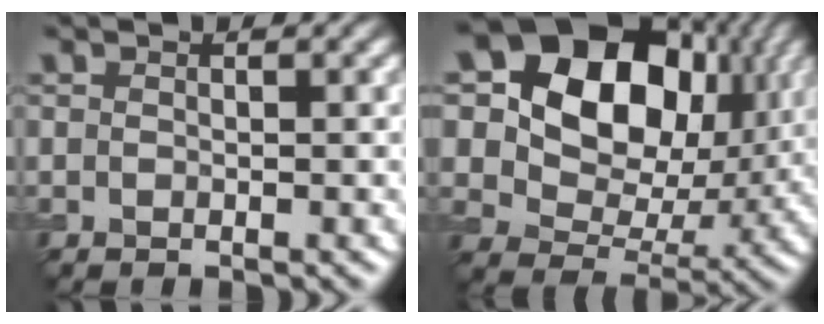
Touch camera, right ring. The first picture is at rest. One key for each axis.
{"total": 16.4, "fx": 6.0, "fy": 11.6, "fz": 10.0, "tx": -0.164, "ty": 0.039, "tz": 0.104}